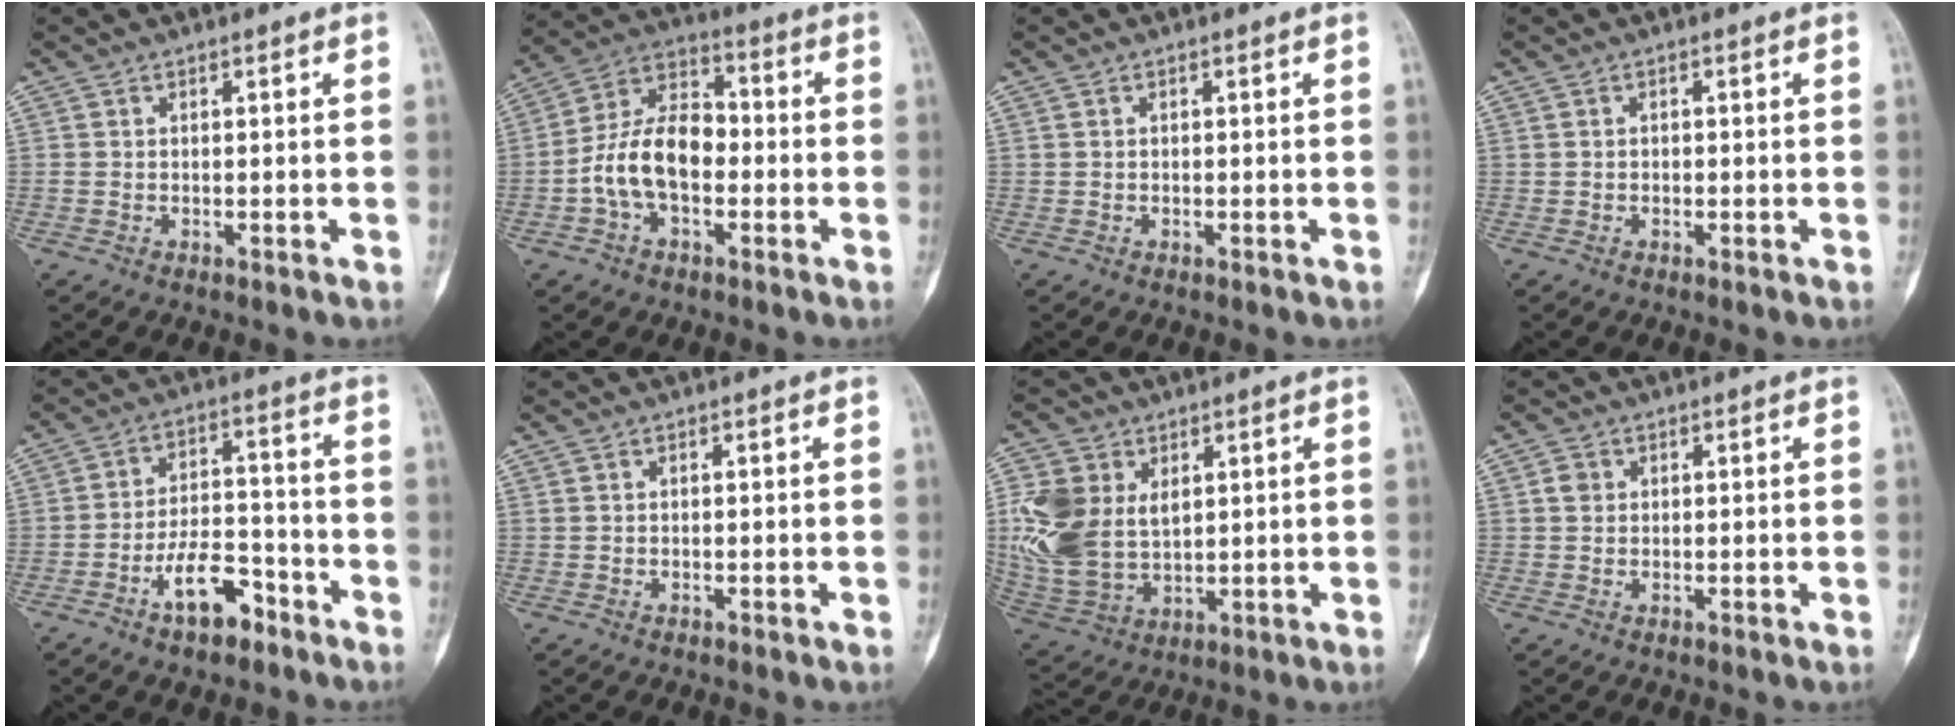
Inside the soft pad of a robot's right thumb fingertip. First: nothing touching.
{"total": 13.1, "force": [-2.3, 8.1, 10.0], "torque": [-0.170, 0.043, -0.052]}
{"total": 0.0}
{"total": 0.6, "force": [-0.1, 0.6, 0.2], "torque": [-0.001, 0.003, -0.002]}
{"total": 9.8, "force": [-5.6, 4.8, 6.4], "torque": [-0.090, 0.048, -0.096]}
{"total": 0.0}
{"total": 14.3, "force": [3.2, 10.3, 9.4], "torque": [-0.192, -0.015, 0.075]}
{"total": 1.9, "force": [0.5, 1.7, 0.8], "torque": [-0.003, 0.001, 0.005]}